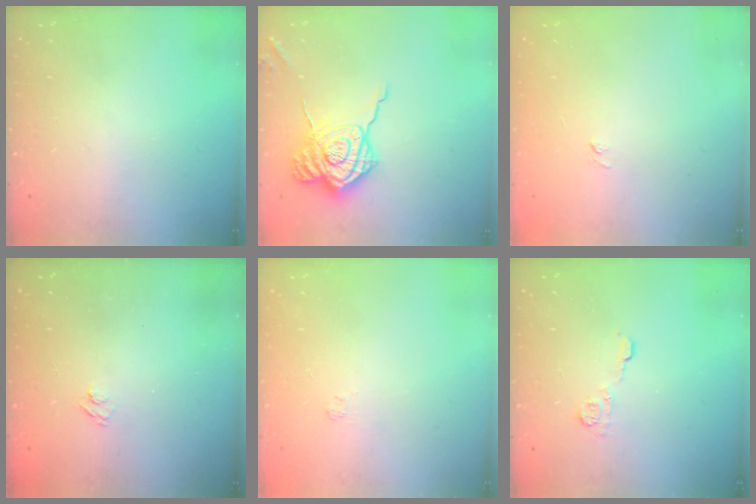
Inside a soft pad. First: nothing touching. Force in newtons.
{"total": 16.6, "press": 16.5, "slide": 1.4}
{"total": 3.3, "press": 3.1, "slide": 1.0}
{"total": 2.7, "press": 2.5, "slide": 0.9}
{"total": 1.7, "press": 1.2, "slide": 1.1}
{"total": 6.0, "press": 6.0, "slide": 0.4}